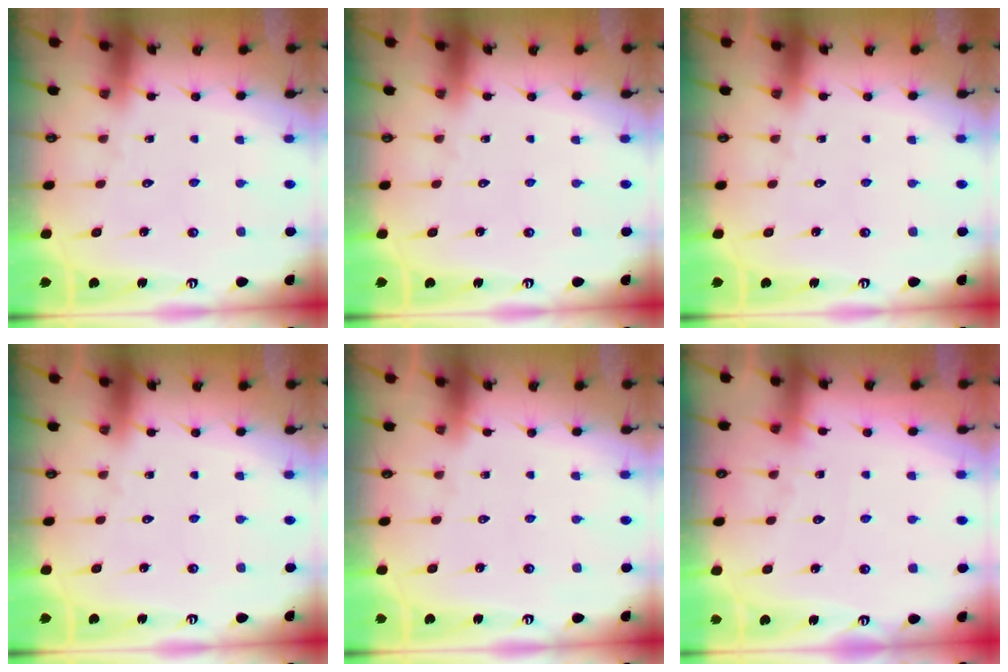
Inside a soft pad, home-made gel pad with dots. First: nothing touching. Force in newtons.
{"total": 0.0}
{"total": 0.0}
{"total": 0.0}
{"total": 0.0}
{"total": 4.4, "press": 4.4, "slide": 0.6}